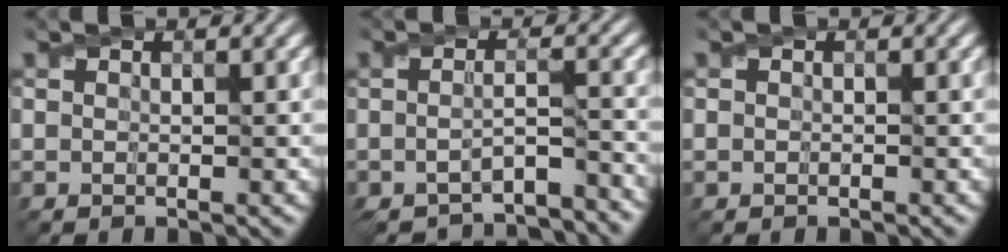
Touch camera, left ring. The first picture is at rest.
{"total": 5.5, "force": [-4.8, 0.9, 2.5], "torque": [-0.044, -0.014, -0.070]}
{"total": 0.0}